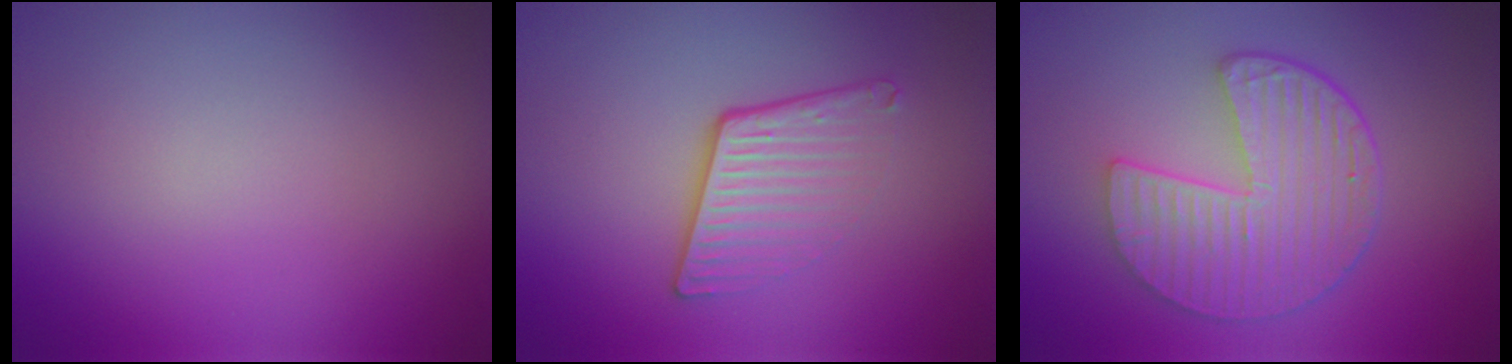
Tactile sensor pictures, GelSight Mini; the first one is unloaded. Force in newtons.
{"total": 4.0, "press": 2.6, "slide": 3.1}
{"total": 6.5, "press": 4.8, "slide": 4.4}